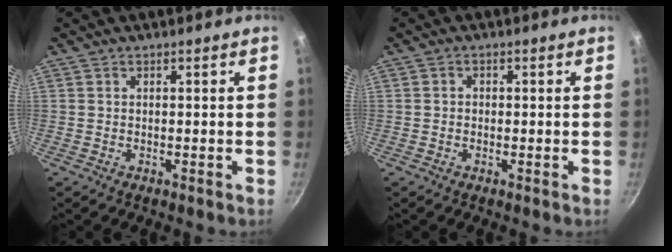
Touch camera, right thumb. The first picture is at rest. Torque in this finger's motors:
{"motor_torque": [-0.44, -0.08, 0.09, 0.55, -0.06]}